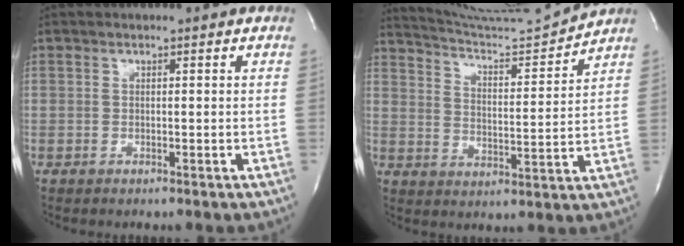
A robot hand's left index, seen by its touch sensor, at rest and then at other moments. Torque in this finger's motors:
{"motor_torque": [-0.75, -0.95, 0.00, 0.02]}